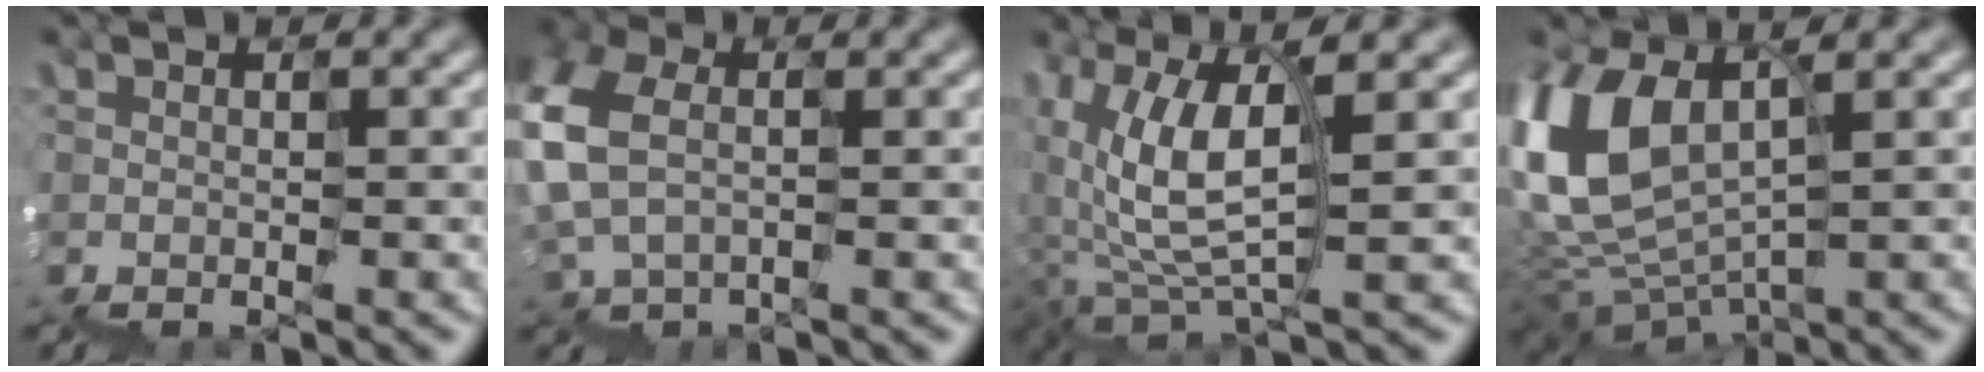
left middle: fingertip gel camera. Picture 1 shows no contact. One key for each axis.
{"total": 2.8, "fx": 0.5, "fy": 2.3, "fz": 1.6, "tx": -0.084, "ty": 0.017, "tz": -0.003}
{"total": 4.9, "fx": 2.0, "fy": 2.6, "fz": 3.7, "tx": -0.093, "ty": 0.014, "tz": 0.035}
{"total": 8.0, "fx": 2.3, "fy": 5.1, "fz": 5.7, "tx": -0.163, "ty": 0.013, "tz": 0.043}